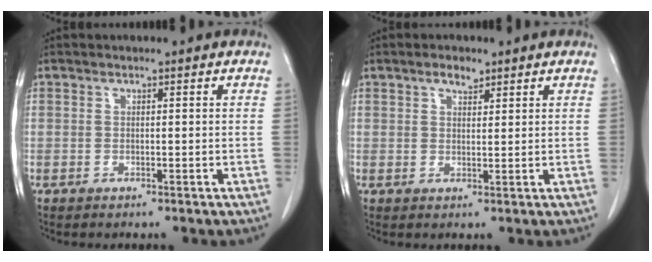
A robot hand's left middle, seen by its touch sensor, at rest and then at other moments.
{"total": 2.3, "force": [1.7, 1.0, 1.3], "torque": [-0.024, 0.001, 0.028]}